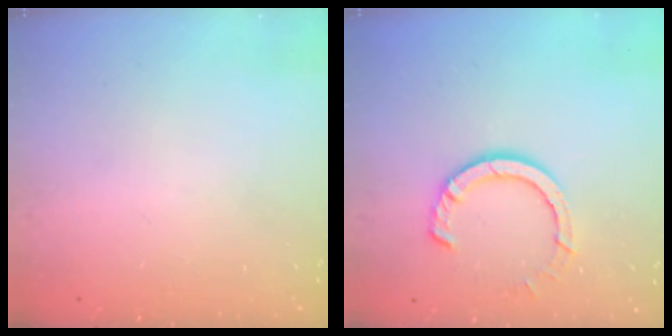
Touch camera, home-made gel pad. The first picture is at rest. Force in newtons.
{"total": 8.5, "press": 8.4, "slide": 1.0}